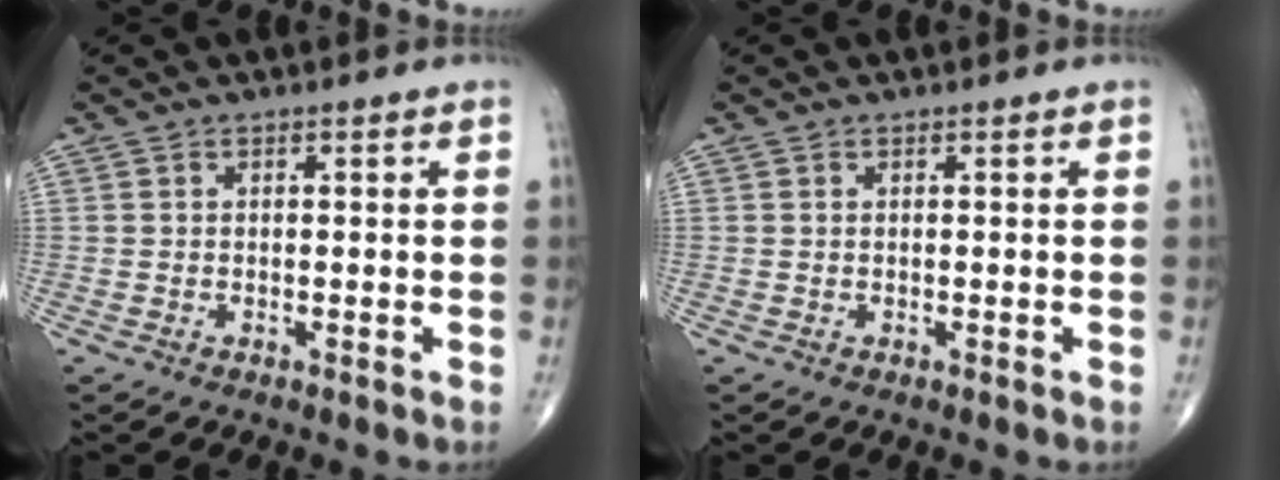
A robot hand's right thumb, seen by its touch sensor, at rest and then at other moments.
{"total": 0.0}